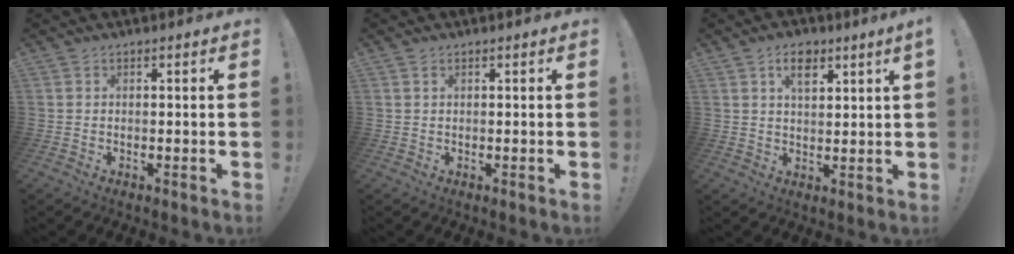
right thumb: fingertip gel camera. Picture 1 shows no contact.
{"total": 0.6, "force": [0.4, 0.3, 0.4], "torque": [-0.006, 0.000, 0.008]}
{"total": 5.7, "force": [3.2, 2.2, 4.2], "torque": [-0.067, -0.007, 0.051]}